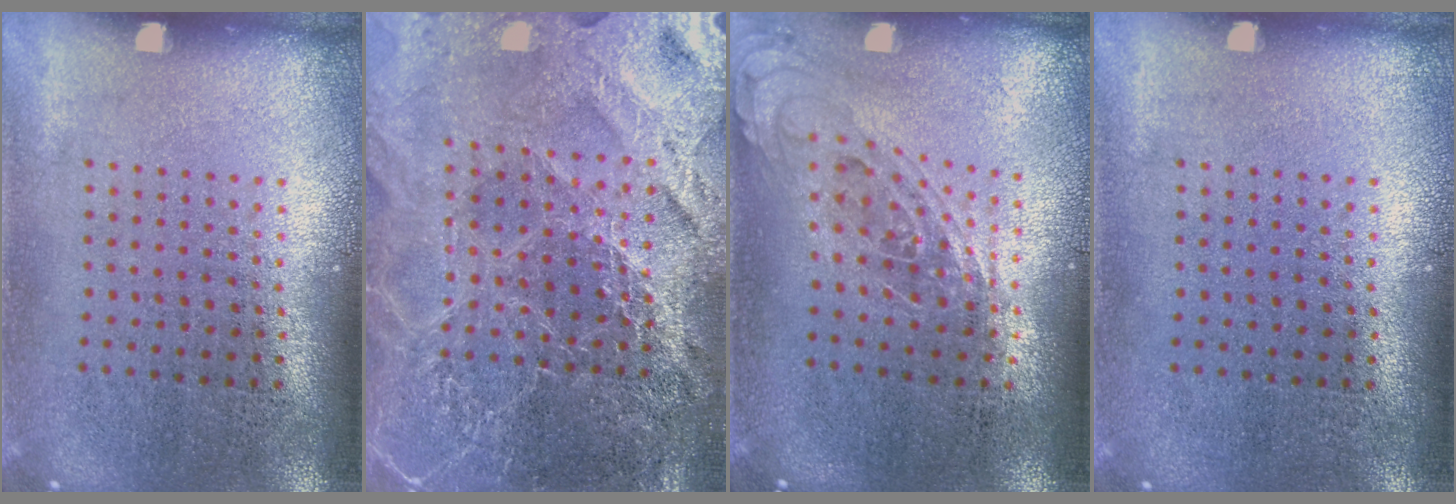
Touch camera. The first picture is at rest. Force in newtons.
{"total": 5.0, "press": 4.5, "slide": 2.1}
{"total": 0.8, "press": 0.8, "slide": 0.3}
{"total": 0.0}